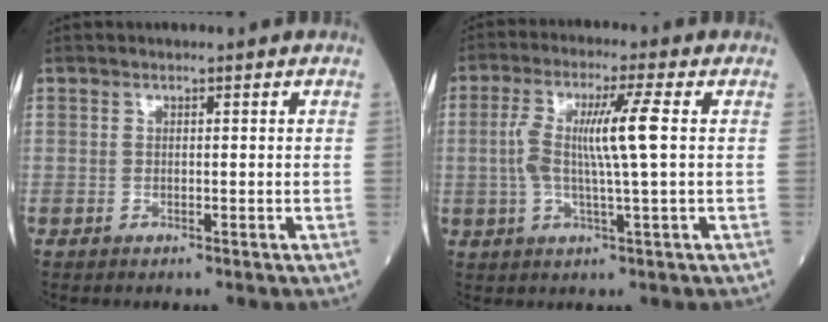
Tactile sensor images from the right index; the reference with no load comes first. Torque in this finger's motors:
{"motor_torque": [0.51, 0.20, 0.23, 0.13]}